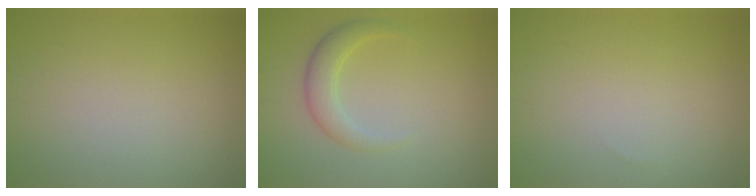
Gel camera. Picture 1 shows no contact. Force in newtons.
{"total": 2.5, "press": 2.5, "slide": 0.1}
{"total": 0.0}